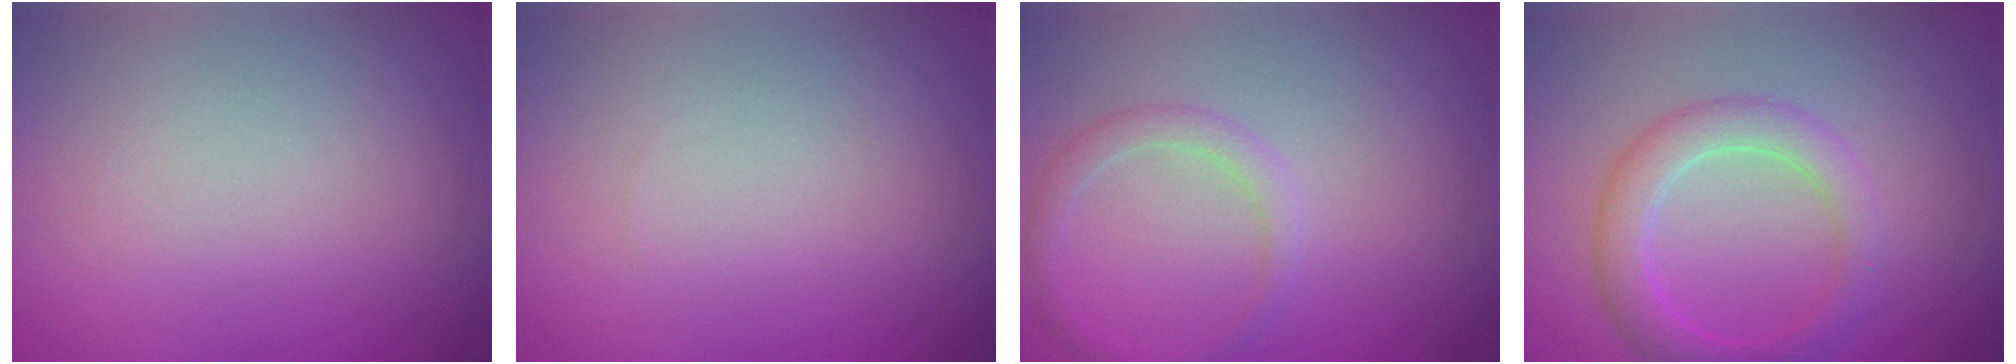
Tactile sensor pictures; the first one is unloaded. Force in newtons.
{"total": 0.0}
{"total": 1.7, "press": 1.7, "slide": 0.2}
{"total": 3.6, "press": 3.6, "slide": 0.3}